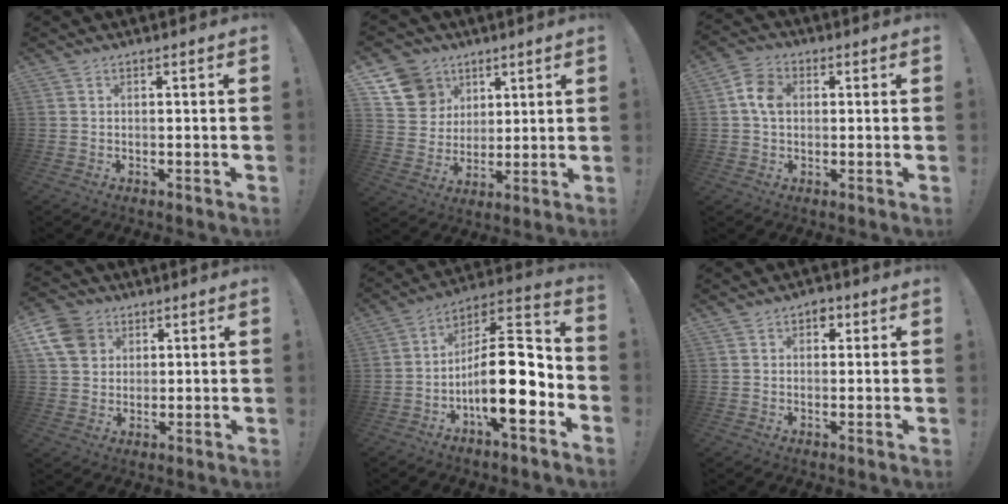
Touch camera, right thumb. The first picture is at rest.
{"total": 12.2, "force": [6.0, 10.2, 2.8], "torque": [-0.039, -0.032, 0.125]}
{"total": 7.6, "force": [0.9, 5.7, 5.0], "torque": [-0.081, 0.012, 0.018]}
{"total": 11.5, "force": [4.5, 9.6, 4.5], "torque": [-0.076, -0.021, 0.093]}
{"total": 20.2, "force": [-5.0, 7.3, 18.2], "torque": [-0.311, 0.019, -0.082]}
{"total": 3.7, "force": [1.4, 3.0, 1.6], "torque": [-0.008, -0.002, 0.020]}